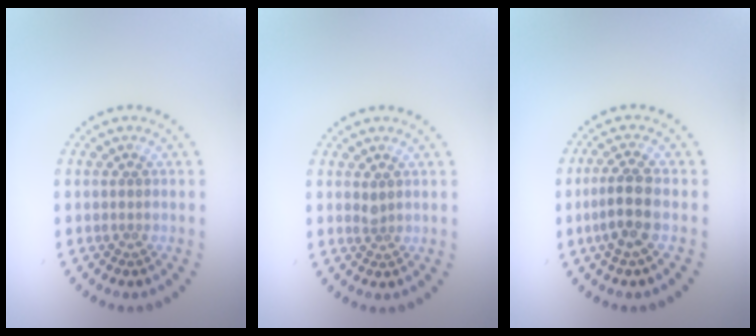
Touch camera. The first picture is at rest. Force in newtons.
{"total": 0.6, "press": 0.5, "slide": 0.3}
{"total": 2.9, "press": 2.5, "slide": 1.4}